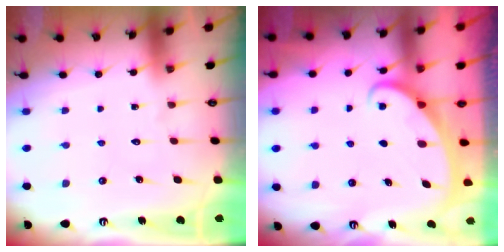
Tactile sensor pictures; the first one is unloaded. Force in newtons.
{"total": 2.2, "press": 2.2, "slide": 0.1}